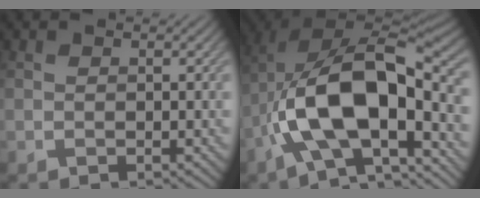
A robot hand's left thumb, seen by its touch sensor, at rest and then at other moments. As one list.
[{"total": 16.3, "force": [-4.4, 8.2, 13.4], "torque": [-0.232, -0.004, -0.080]}]